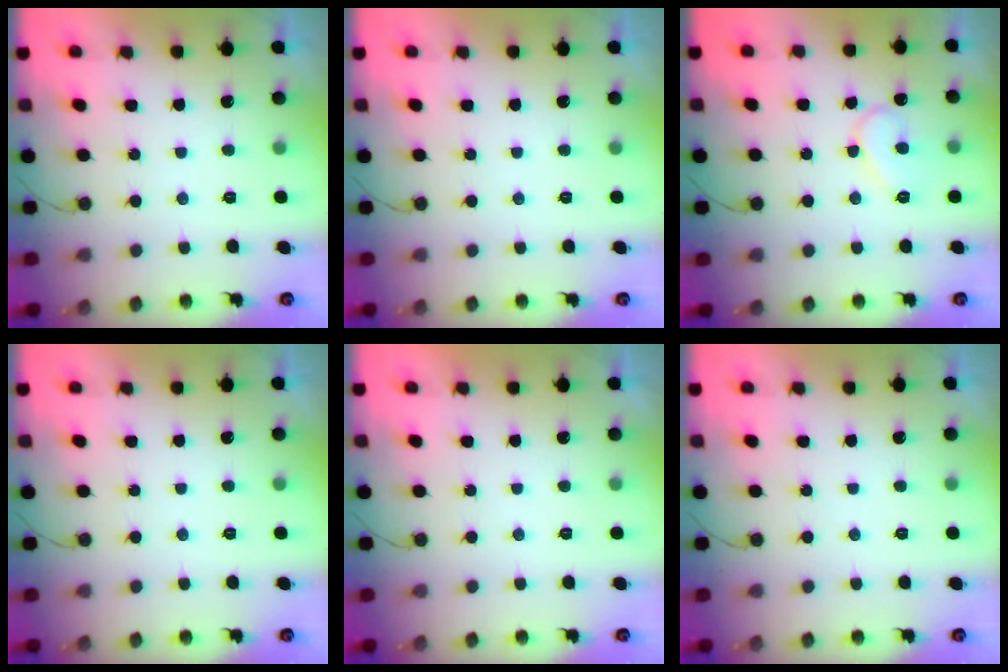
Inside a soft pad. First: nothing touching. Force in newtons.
{"total": 0.0}
{"total": 9.0, "press": 9.0, "slide": 0.9}
{"total": 0.0}
{"total": 2.0, "press": 2.0, "slide": 0.1}
{"total": 0.0}